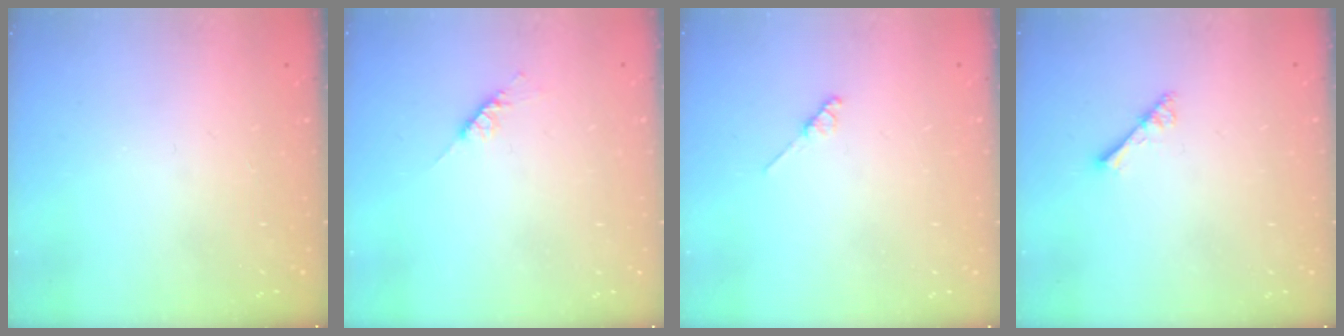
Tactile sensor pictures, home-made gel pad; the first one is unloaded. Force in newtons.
{"total": 4.7, "press": 4.6, "slide": 0.5}
{"total": 2.0, "press": 1.9, "slide": 0.3}
{"total": 3.3, "press": 3.3, "slide": 0.5}